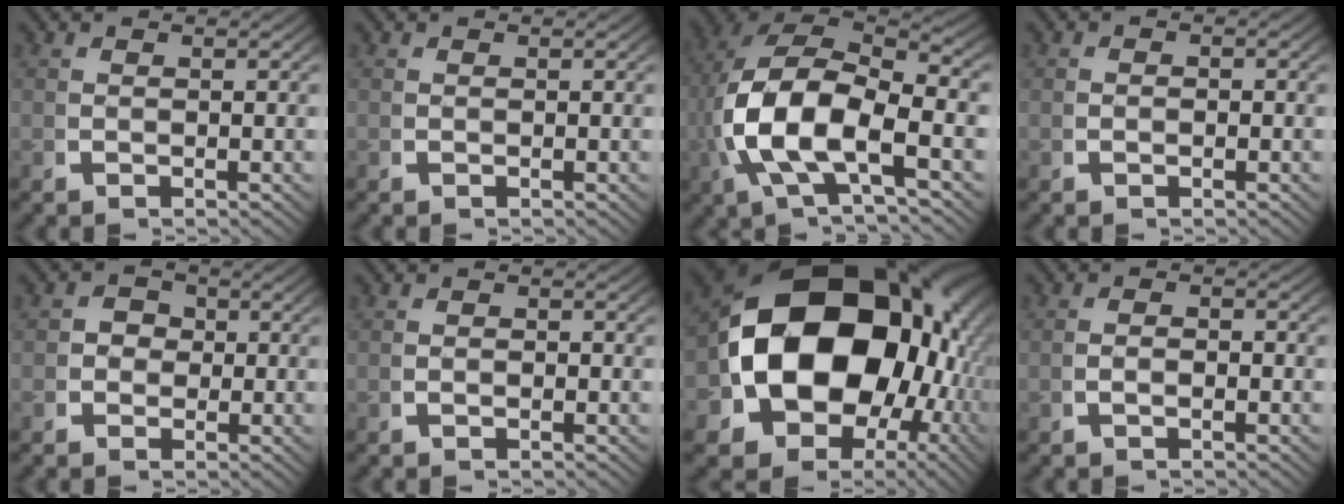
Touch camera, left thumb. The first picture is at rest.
{"total": 0.0}
{"total": 15.3, "force": [-0.5, 9.8, 11.8], "torque": [-0.276, -0.047, 0.006]}
{"total": 0.6, "force": [-0.3, 0.4, 0.3], "torque": [-0.008, 0.000, -0.009]}
{"total": 2.7, "force": [-0.1, 2.4, 1.3], "torque": [-0.008, -0.002, -0.008]}
{"total": 0.7, "force": [-0.4, 0.5, 0.4], "torque": [-0.010, 0.000, -0.011]}
{"total": 27.7, "force": [-0.3, 19.3, 19.9], "torque": [-0.359, -0.070, 0.016]}
{"total": 1.3, "force": [-0.7, 0.7, 0.9], "torque": [-0.023, -0.001, -0.015]}